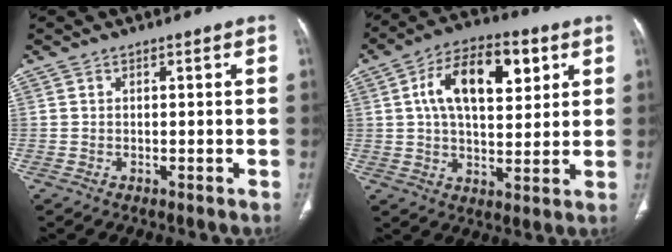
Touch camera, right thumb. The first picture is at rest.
{"total": 16.0, "force": [5.1, 8.4, 12.7], "torque": [-0.186, 0.003, 0.080]}